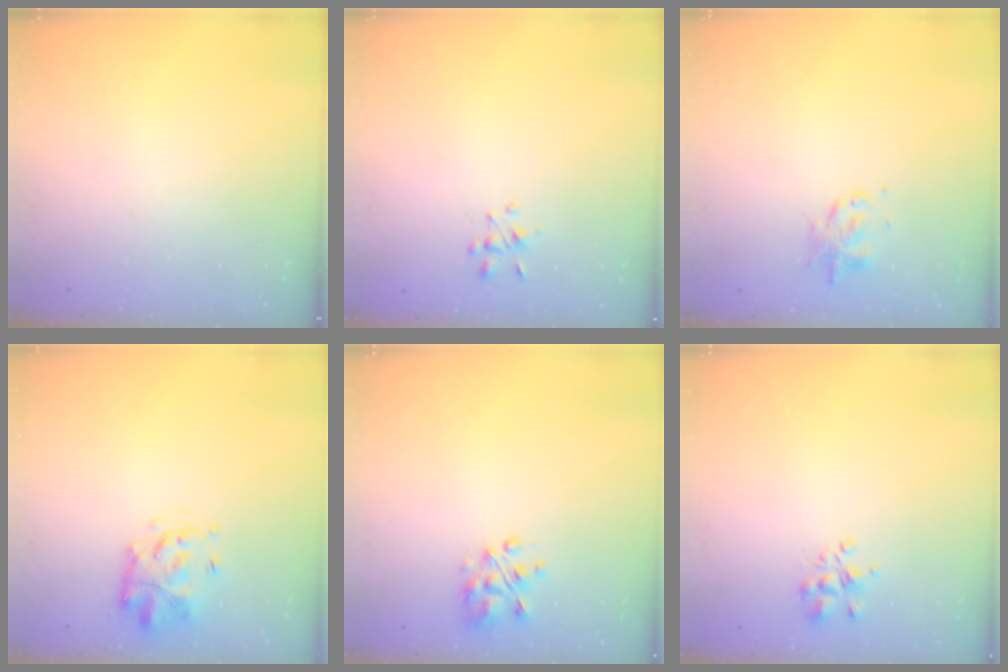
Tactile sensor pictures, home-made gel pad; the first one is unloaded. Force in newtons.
{"total": 2.1, "press": 2.0, "slide": 0.7}
{"total": 2.8, "press": 2.8, "slide": 0.2}
{"total": 3.4, "press": 3.2, "slide": 1.2}
{"total": 6.4, "press": 6.2, "slide": 1.3}
{"total": 3.2, "press": 3.2, "slide": 0.4}